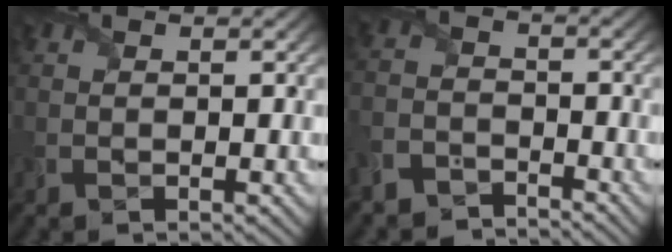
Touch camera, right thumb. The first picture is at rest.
{"total": 4.7, "force": [-4.4, 1.6, 0.9], "torque": [-0.021, -0.005, -0.097]}